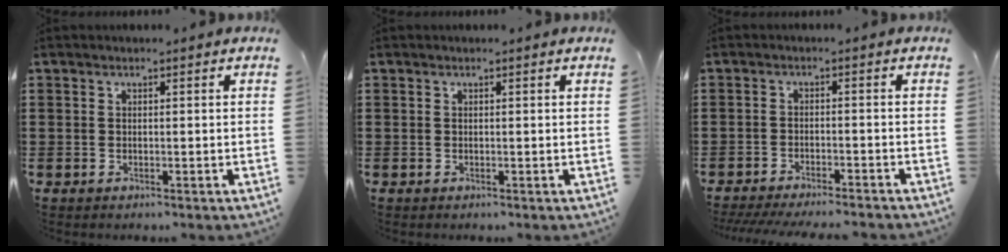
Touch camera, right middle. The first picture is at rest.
{"total": 0.0}
{"total": 3.2, "force": [-3.1, -0.1, 0.7], "torque": [-0.019, -0.005, -0.066]}